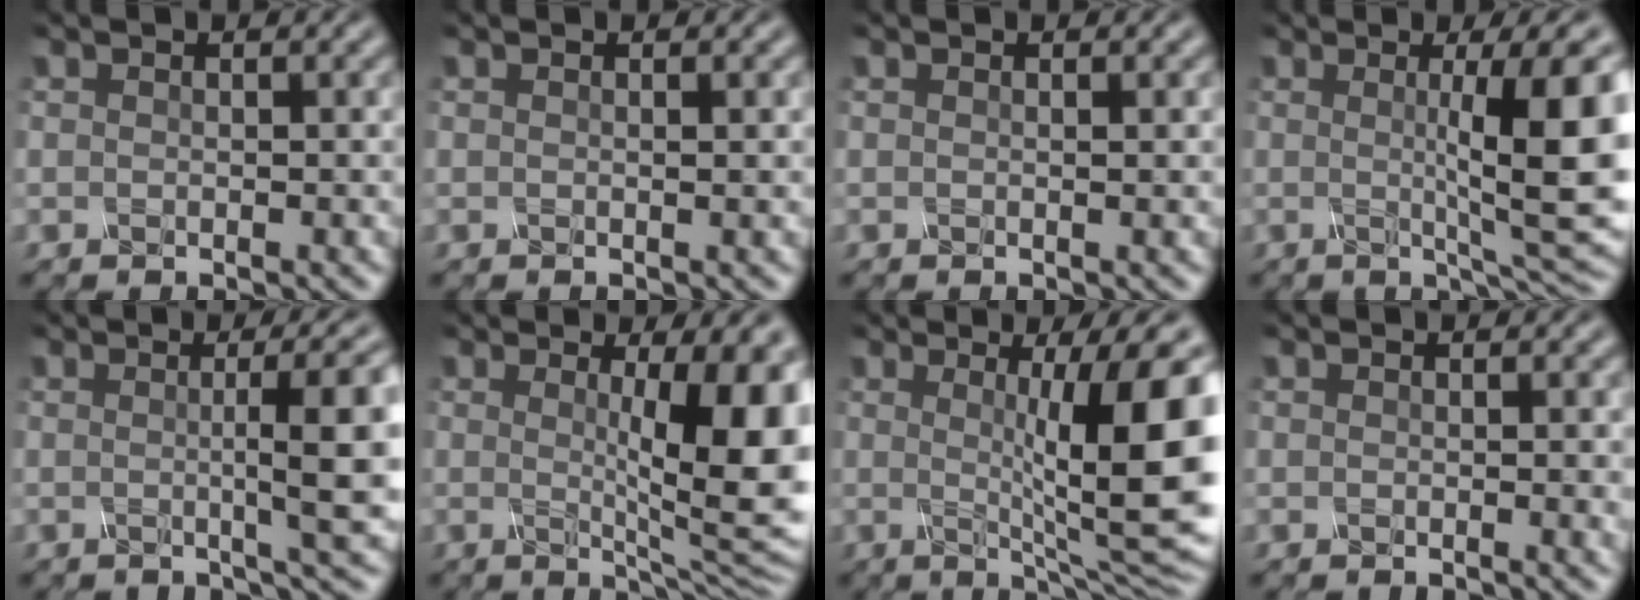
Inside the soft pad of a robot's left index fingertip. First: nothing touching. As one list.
[{"total": 0.9, "force": [0.1, 0.3, 0.9], "torque": [-0.007, 0.003, -0.002]}, {"total": 0.6, "force": [0.1, 0.2, 0.6], "torque": [-0.004, 0.003, 0.000]}, {"total": 10.1, "force": [0.8, 2.1, 9.9], "torque": [-0.119, 0.000, 0.012]}, {"total": 8.1, "force": [0.4, 1.8, 7.9], "torque": [-0.092, 0.010, 0.006]}, {"total": 10.7, "force": [1.1, 2.6, 10.3], "torque": [-0.126, -0.008, 0.020]}, {"total": 11.3, "force": [0.9, 2.3, 11.0], "torque": [-0.132, -0.001, 0.015]}, {"total": 1.3, "force": [0.0, 0.3, 1.3], "torque": [-0.012, 0.000, -0.002]}]